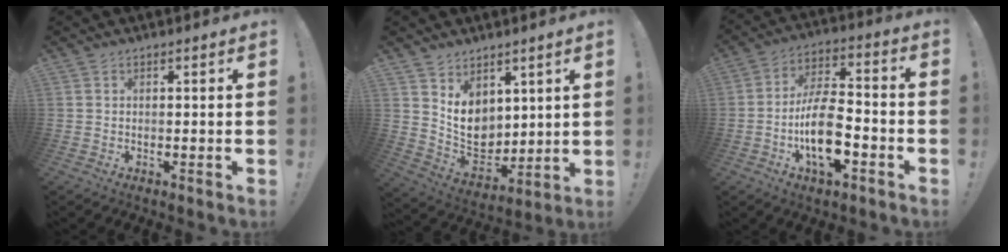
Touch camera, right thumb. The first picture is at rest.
{"total": 10.7, "force": [4.5, 8.2, 5.0], "torque": [-0.079, -0.052, 0.095]}
{"total": 15.8, "force": [-5.6, 8.0, 12.4], "torque": [-0.227, 0.026, -0.095]}